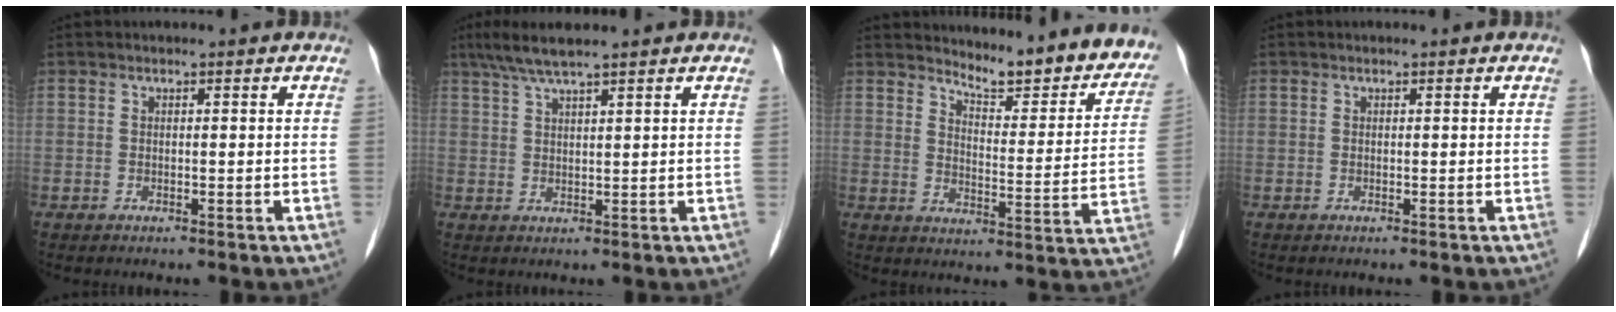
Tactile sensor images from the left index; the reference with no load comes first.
{"total": 5.5, "force": [4.2, -0.1, 3.4], "torque": [-0.071, 0.026, 0.081]}
{"total": 14.7, "force": [13.7, 3.2, 4.3], "torque": [-0.039, -0.043, 0.161]}
{"total": 0.0}